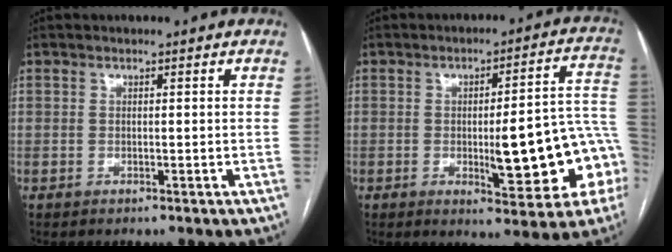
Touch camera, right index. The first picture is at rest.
{"total": 16.1, "force": [-3.3, 3.5, 15.4], "torque": [-0.144, 0.032, -0.026]}